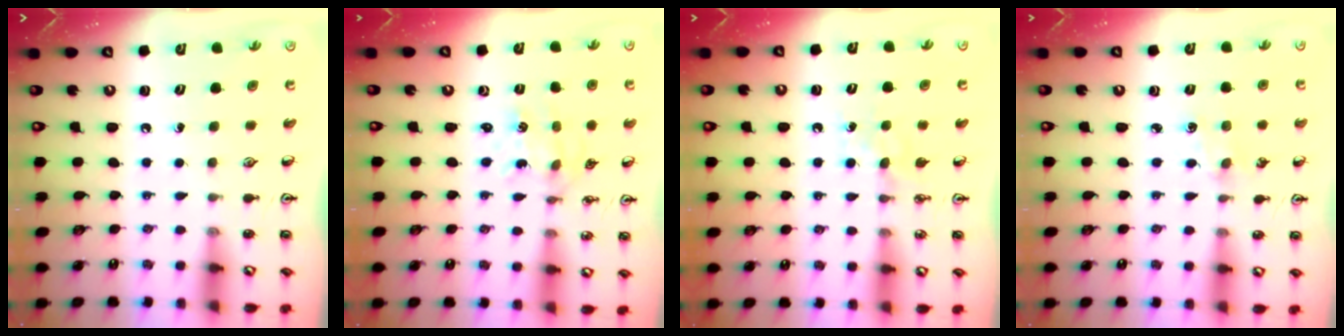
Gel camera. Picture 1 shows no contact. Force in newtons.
{"total": 1.2, "press": 1.2, "slide": 0.2}
{"total": 4.3, "press": 4.2, "slide": 0.7}
{"total": 1.5, "press": 1.4, "slide": 0.2}